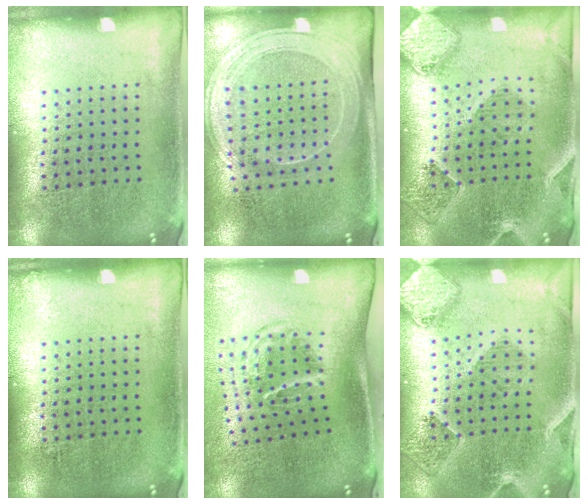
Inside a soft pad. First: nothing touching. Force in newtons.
{"total": 2.0, "press": 1.7, "slide": 1.1}
{"total": 1.5, "press": 1.5, "slide": 0.3}
{"total": 0.0}
{"total": 1.9, "press": 1.2, "slide": 1.5}
{"total": 1.5, "press": 1.5, "slide": 0.3}